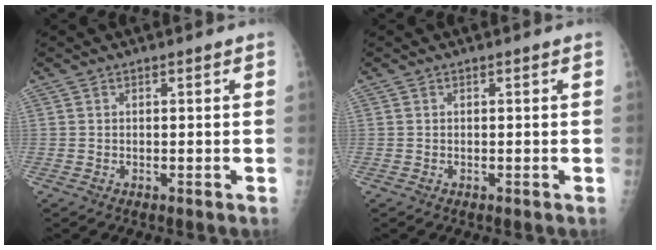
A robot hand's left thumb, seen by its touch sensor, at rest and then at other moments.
{"total": 0.0}